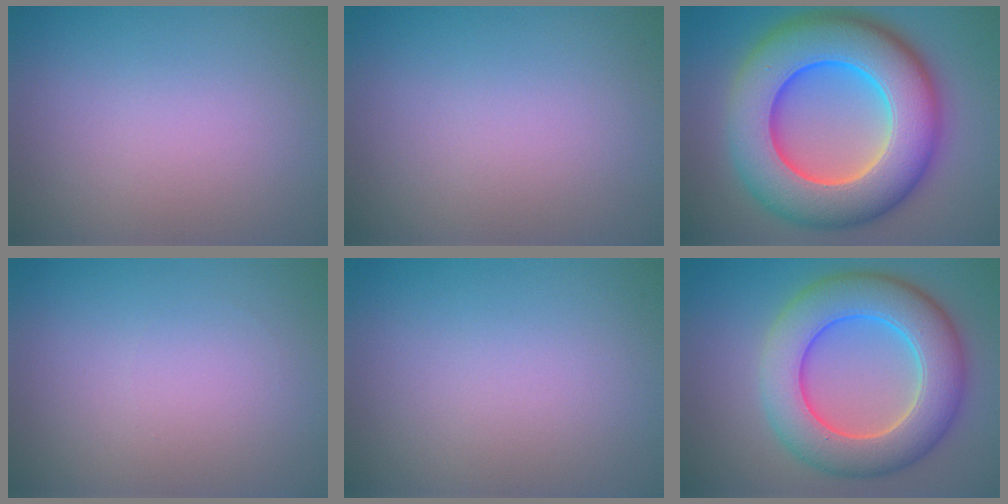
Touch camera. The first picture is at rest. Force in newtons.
{"total": 0.0}
{"total": 14.5, "press": 14.5, "slide": 0.4}
{"total": 0.0}
{"total": 0.0}
{"total": 9.4, "press": 9.4, "slide": 0.1}